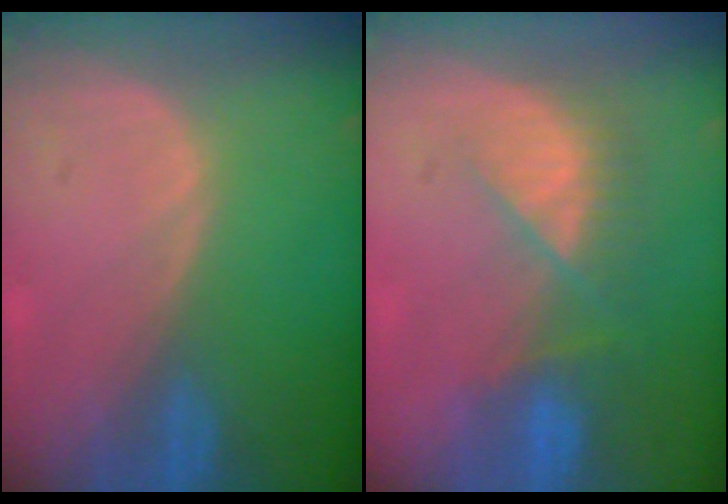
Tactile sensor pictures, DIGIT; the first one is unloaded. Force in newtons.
{"total": 7.4, "press": 6.6, "slide": 3.3}